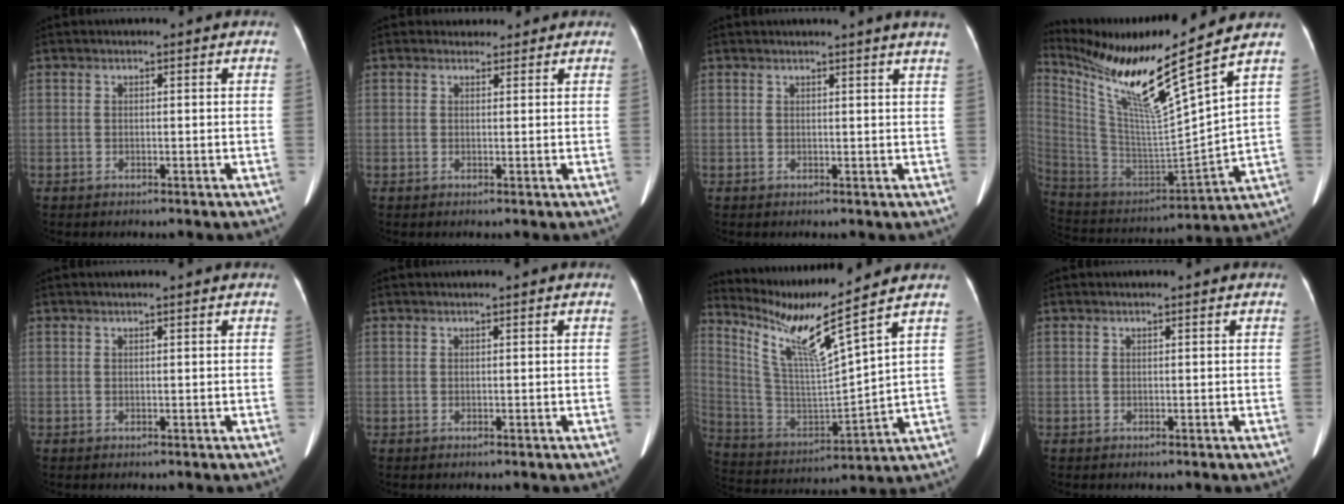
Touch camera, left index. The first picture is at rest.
{"total": 2.2, "force": [1.8, 1.2, -0.2], "torque": [0.009, 0.011, 0.021]}
{"total": 4.3, "force": [3.7, -1.0, 1.9], "torque": [-0.026, -0.003, 0.027]}
{"total": 19.4, "force": [13.7, -2.4, 13.5], "torque": [-0.257, -0.041, 0.243]}
{"total": 1.4, "force": [1.1, -0.2, 0.7], "torque": [-0.015, 0.009, 0.016]}
{"total": 0.7, "force": [0.6, -0.1, 0.3], "torque": [-0.006, 0.010, 0.018]}
{"total": 13.8, "force": [10.4, -2.1, 8.7], "torque": [-0.176, -0.022, 0.203]}
{"total": 0.6, "force": [0.5, -0.1, 0.3], "torque": [-0.010, 0.005, 0.011]}